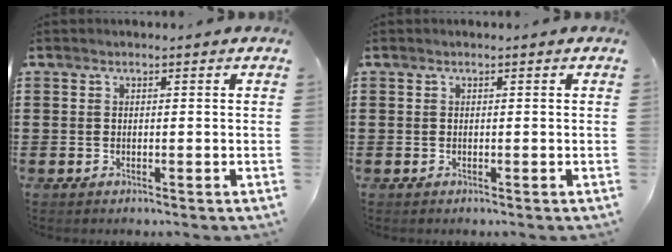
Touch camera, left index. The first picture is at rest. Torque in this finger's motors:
{"motor_torque": [0.00, 0.00, 0.00, -0.01]}